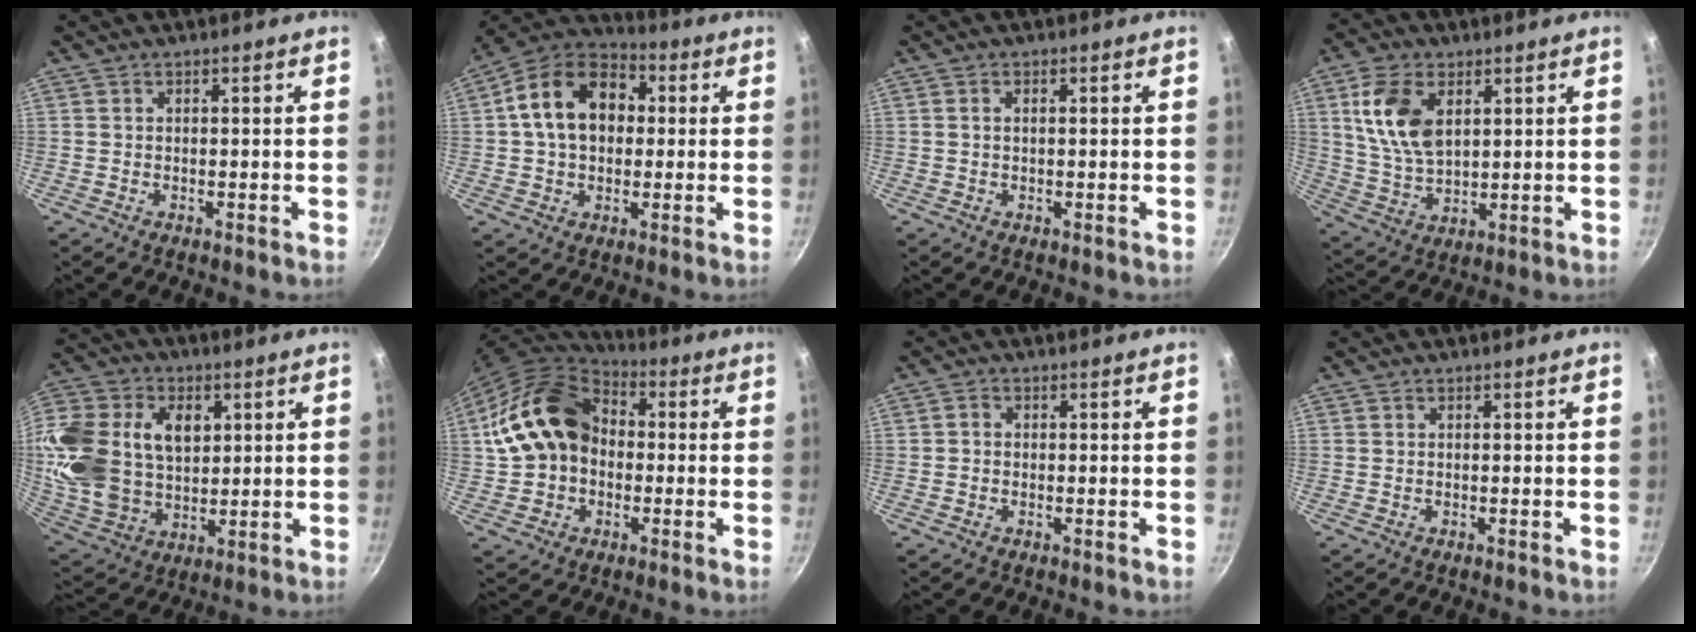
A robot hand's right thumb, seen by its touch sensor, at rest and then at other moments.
{"total": 15.6, "force": [2.1, 11.3, 10.6], "torque": [-0.147, 0.030, 0.017]}
{"total": 1.0, "force": [0.2, 0.5, 0.8], "torque": [-0.014, 0.004, 0.002]}
{"total": 12.3, "force": [4.0, 7.3, 9.0], "torque": [-0.165, -0.020, 0.084]}
{"total": 25.7, "force": [5.4, 18.6, 16.9], "torque": [-0.359, 0.015, 0.104]}
{"total": 17.5, "force": [0.4, 13.5, 11.1], "torque": [-0.177, 0.042, -0.001]}
{"total": 1.1, "force": [-0.3, 1.0, 0.5], "torque": [-0.009, 0.005, -0.007]}
{"total": 0.0}